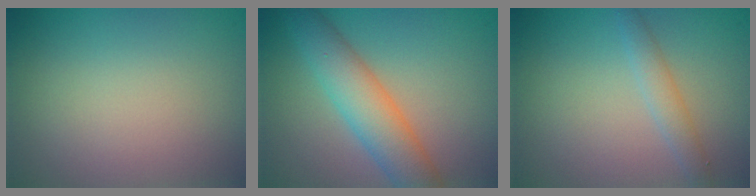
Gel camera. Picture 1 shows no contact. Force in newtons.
{"total": 5.9, "press": 5.9, "slide": 0.3}
{"total": 1.9, "press": 1.9, "slide": 0.1}